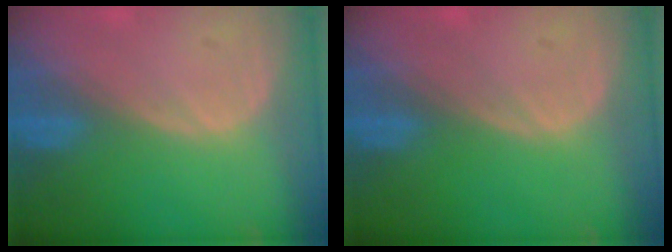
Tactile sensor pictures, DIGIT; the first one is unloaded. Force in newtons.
{"total": 0.0}